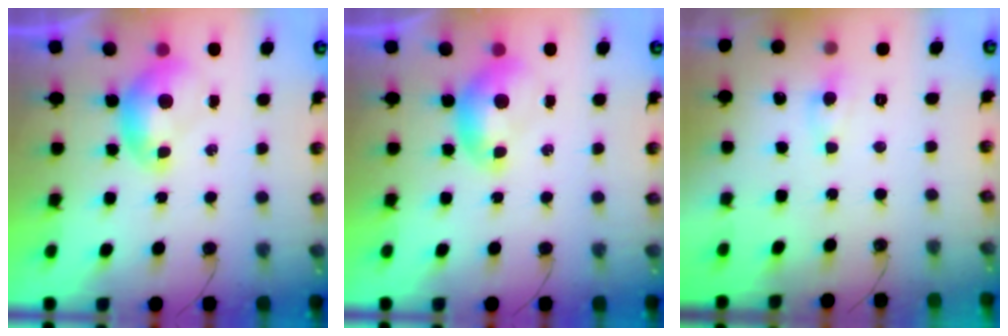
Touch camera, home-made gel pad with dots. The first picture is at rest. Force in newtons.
{"total": 0.0}
{"total": 2.4, "press": 2.3, "slide": 0.8}